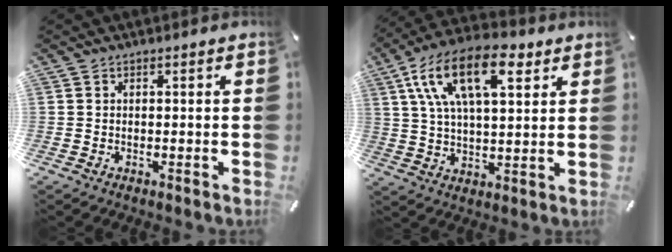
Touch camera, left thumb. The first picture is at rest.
{"total": 18.0, "force": [8.1, 8.8, 13.4], "torque": [-0.262, -0.017, 0.133]}